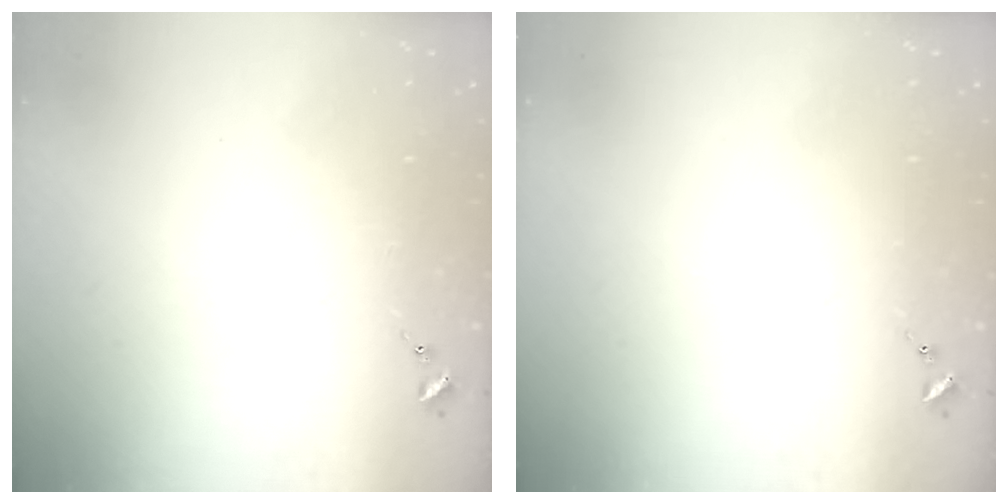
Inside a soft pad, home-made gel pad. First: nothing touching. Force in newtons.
{"total": 0.0}